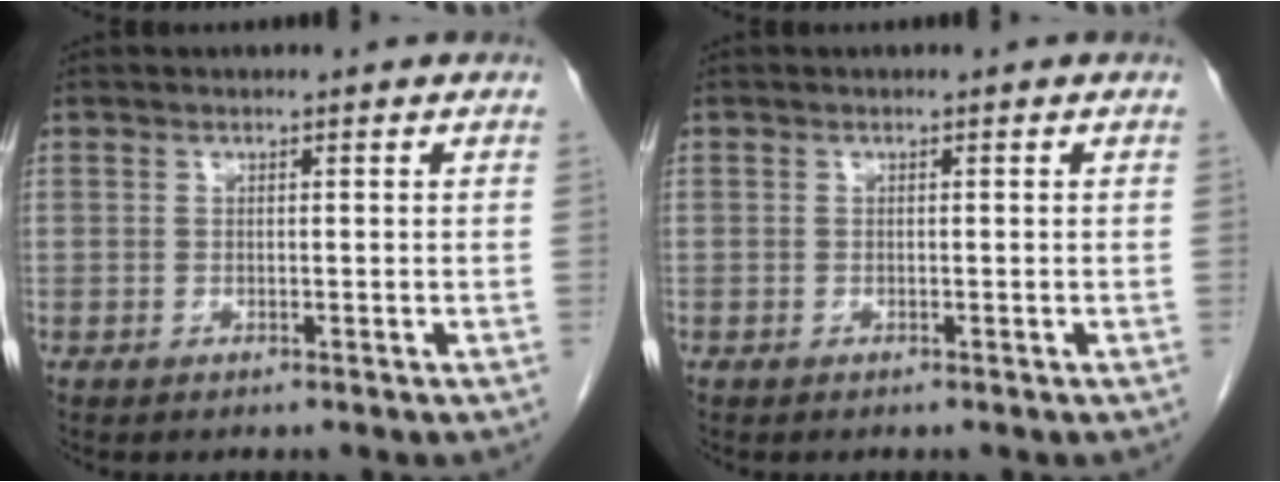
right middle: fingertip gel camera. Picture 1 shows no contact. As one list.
[{"total": 0.0}]